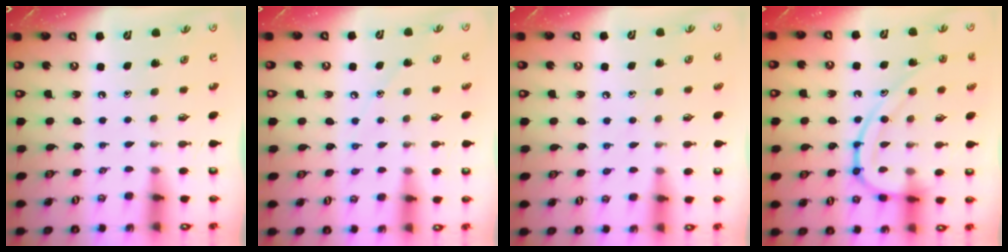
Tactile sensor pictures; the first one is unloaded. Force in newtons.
{"total": 5.2, "press": 5.1, "slide": 0.5}
{"total": 6.5, "press": 6.4, "slide": 0.8}
{"total": 13.7, "press": 13.7, "slide": 0.2}